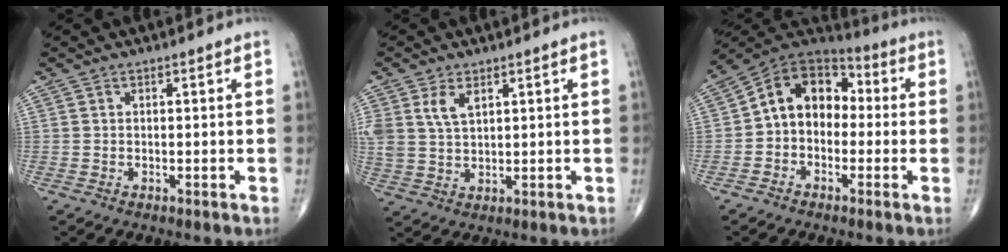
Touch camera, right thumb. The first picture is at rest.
{"total": 5.7, "force": [2.6, 3.3, 4.0], "torque": [-0.079, -0.004, 0.060]}
{"total": 11.9, "force": [-0.5, 9.0, 7.8], "torque": [-0.093, 0.044, -0.028]}